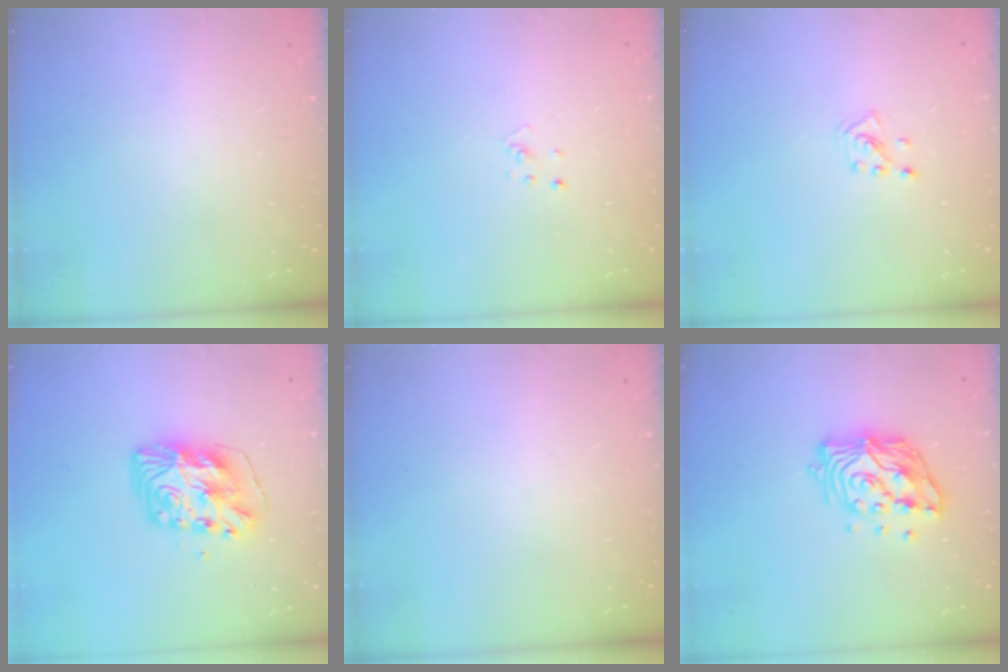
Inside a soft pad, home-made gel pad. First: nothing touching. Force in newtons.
{"total": 3.1, "press": 3.1, "slide": 0.4}
{"total": 2.6, "press": 2.6, "slide": 0.5}
{"total": 11.3, "press": 11.3, "slide": 1.1}
{"total": 0.0}
{"total": 15.1, "press": 15.0, "slide": 1.4}